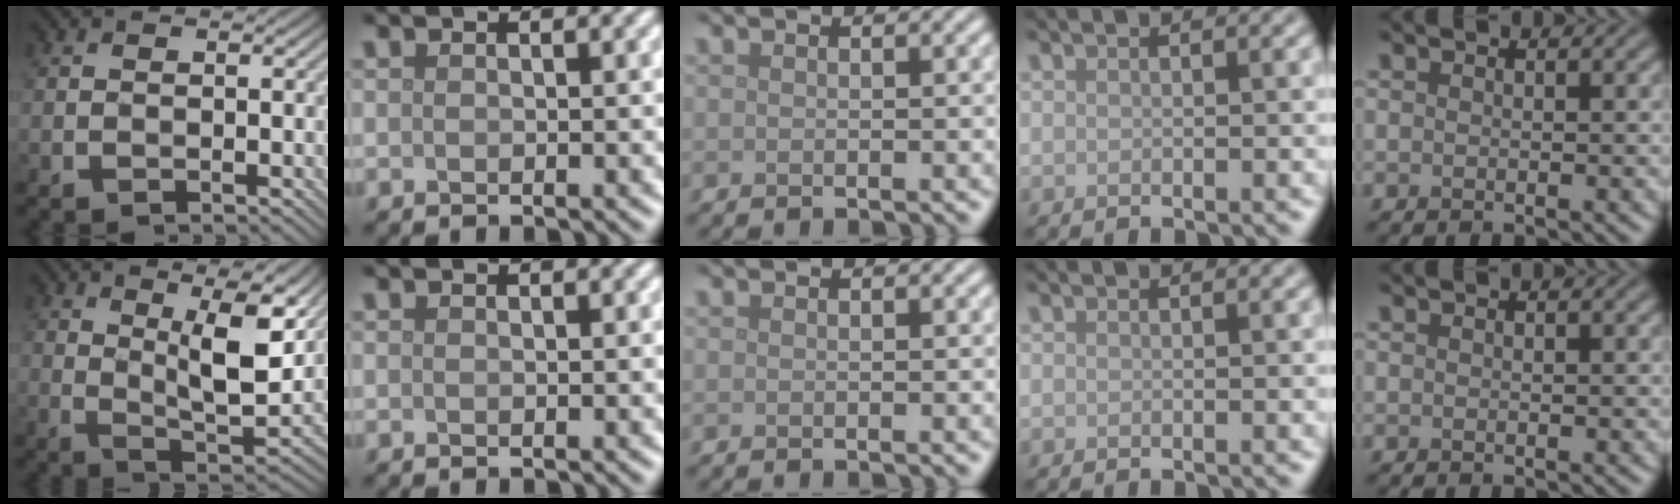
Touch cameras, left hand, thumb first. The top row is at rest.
{"thumb": {"total": 11.3, "force": [5.3, 3.2, 9.4], "torque": [-0.164, -0.003, 0.090]}}